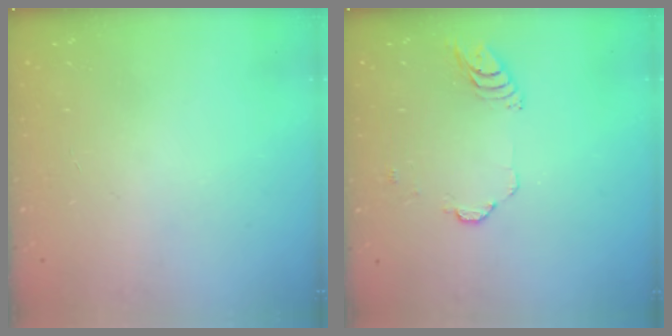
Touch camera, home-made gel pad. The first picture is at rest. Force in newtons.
{"total": 4.6, "press": 4.6, "slide": 0.4}